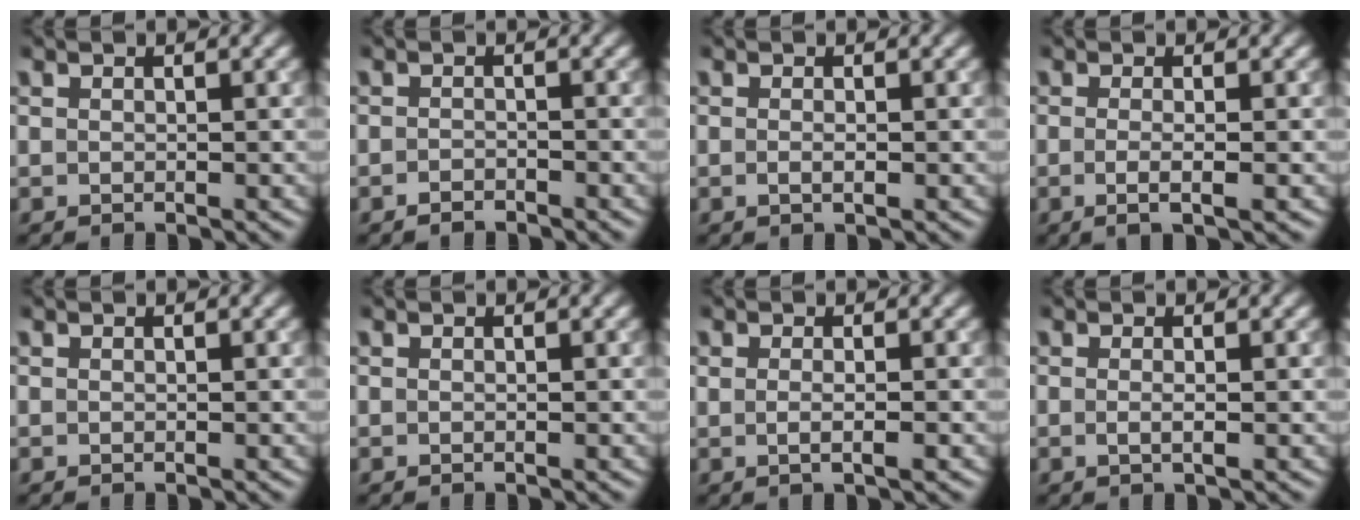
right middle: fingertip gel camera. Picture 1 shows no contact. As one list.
[{"total": 1.0, "force": [-0.9, 0.3, 0.4], "torque": [-0.005, 0.001, -0.017]}, {"total": 0.8, "force": [-0.1, 0.2, 0.8], "torque": [-0.015, -0.004, -0.003]}, {"total": 2.4, "force": [-0.3, 0.8, 2.3], "torque": [-0.030, -0.005, -0.013]}, {"total": 0.0}, {"total": 0.0}, {"total": 1.4, "force": [-0.1, 0.4, 1.4], "torque": [-0.022, -0.004, -0.004]}, {"total": 1.2, "force": [-0.1, 0.3, 1.1], "torque": [-0.018, -0.004, -0.004]}]